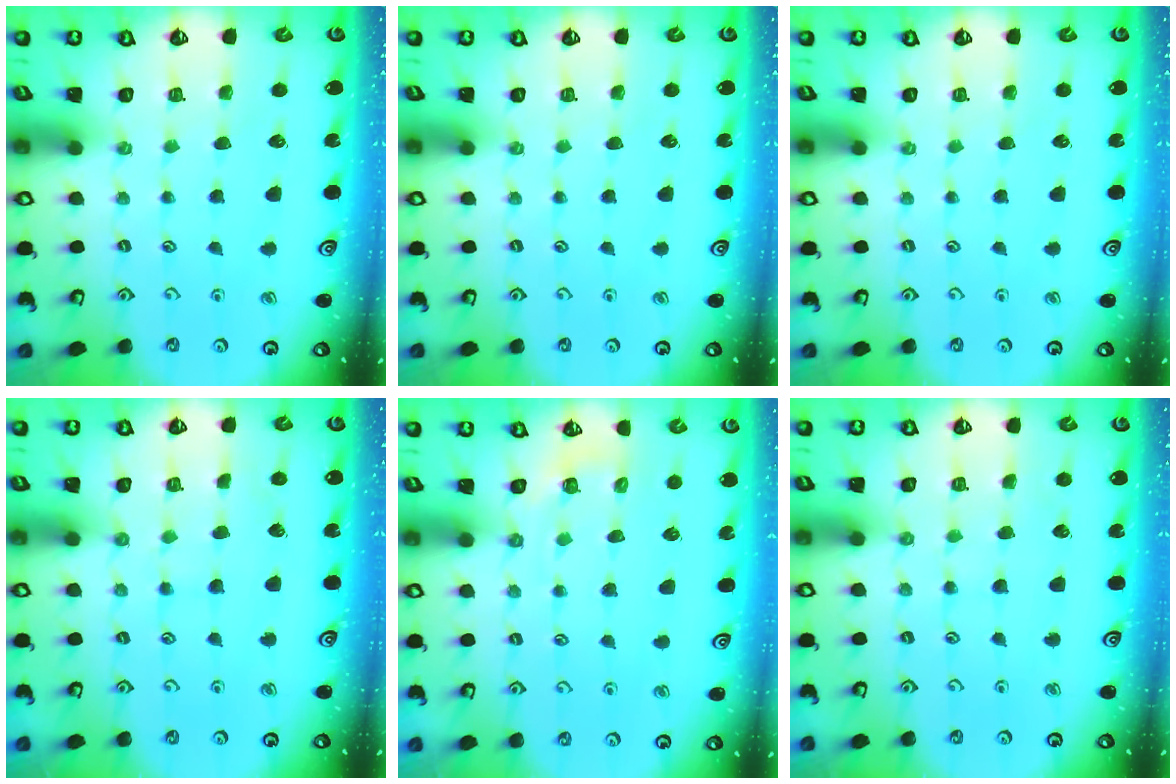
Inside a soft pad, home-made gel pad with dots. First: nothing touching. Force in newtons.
{"total": 0.0}
{"total": 0.0}
{"total": 4.1, "press": 4.1, "slide": 0.4}
{"total": 2.9, "press": 2.6, "slide": 1.2}
{"total": 3.7, "press": 3.6, "slide": 0.5}